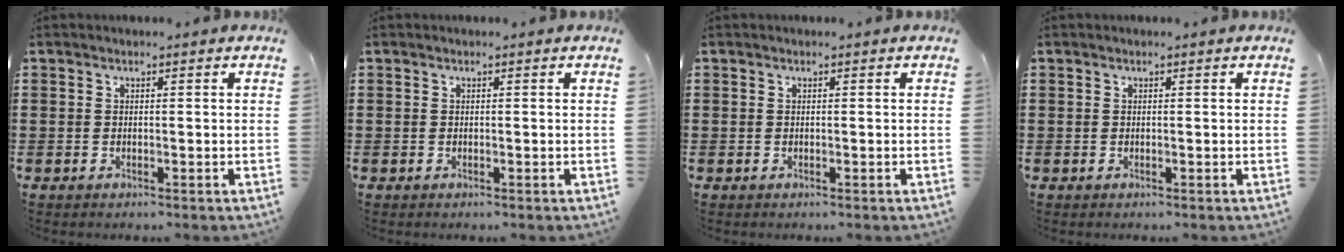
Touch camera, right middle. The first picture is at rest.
{"total": 0.0}
{"total": 0.0}
{"total": 0.0}